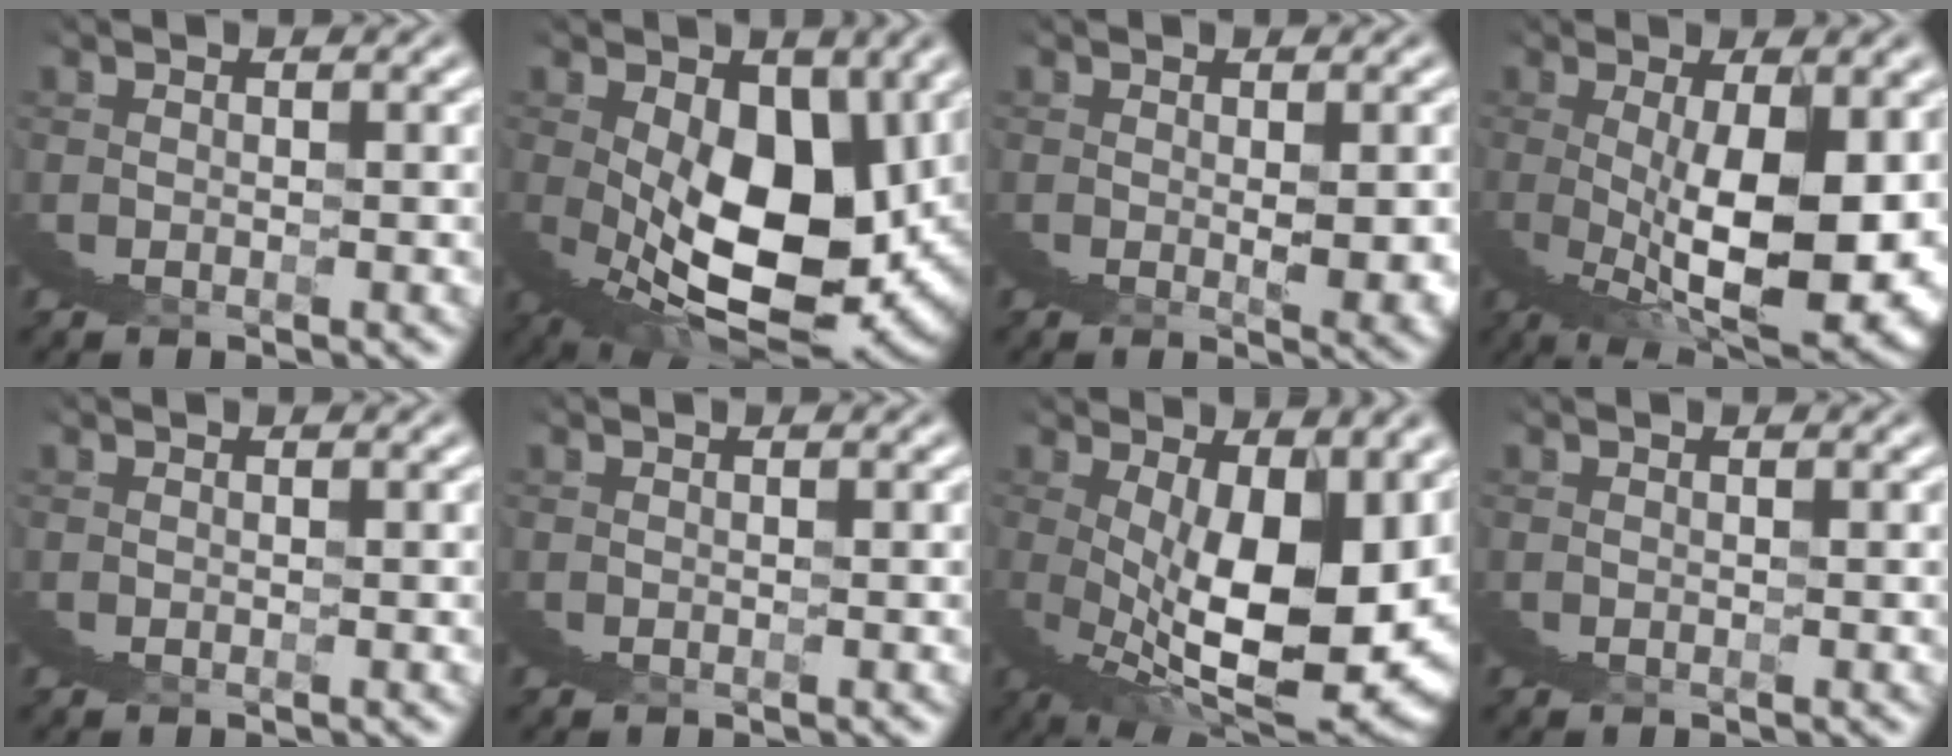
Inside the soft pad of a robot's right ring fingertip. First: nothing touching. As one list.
[{"total": 15.6, "force": [2.5, 7.9, 13.2], "torque": [-0.174, -0.019, 0.053]}, {"total": 2.3, "force": [1.4, -1.4, 1.2], "torque": [-0.002, 0.015, 0.018]}, {"total": 10.7, "force": [0.2, 1.9, 10.5], "torque": [-0.142, 0.001, 0.013]}, {"total": 0.0}, {"total": 0.0}, {"total": 14.3, "force": [1.8, 4.5, 13.4], "torque": [-0.177, -0.004, 0.034]}, {"total": 0.0}]